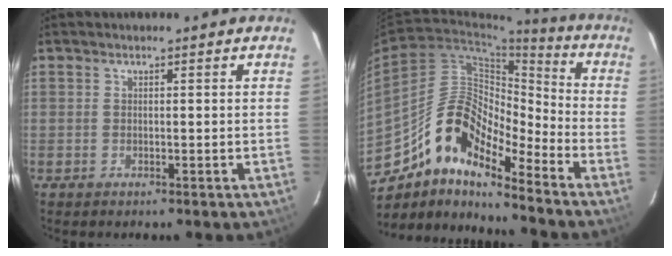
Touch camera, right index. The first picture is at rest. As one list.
[{"total": 14.7, "force": [-11.0, 4.8, 8.6], "torque": [-0.144, 0.017, -0.217]}]